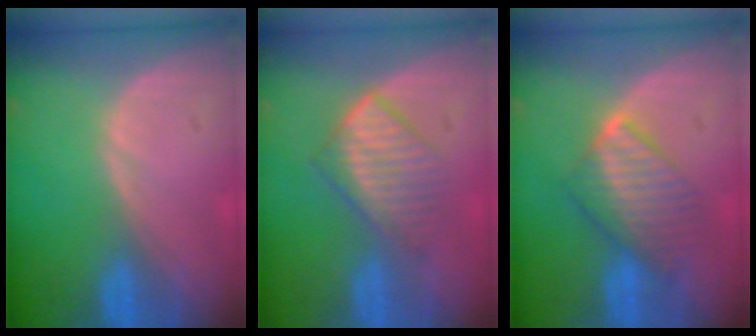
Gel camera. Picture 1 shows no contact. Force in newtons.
{"total": 6.2, "press": 5.8, "slide": 2.3}
{"total": 6.5, "press": 6.5, "slide": 0.6}